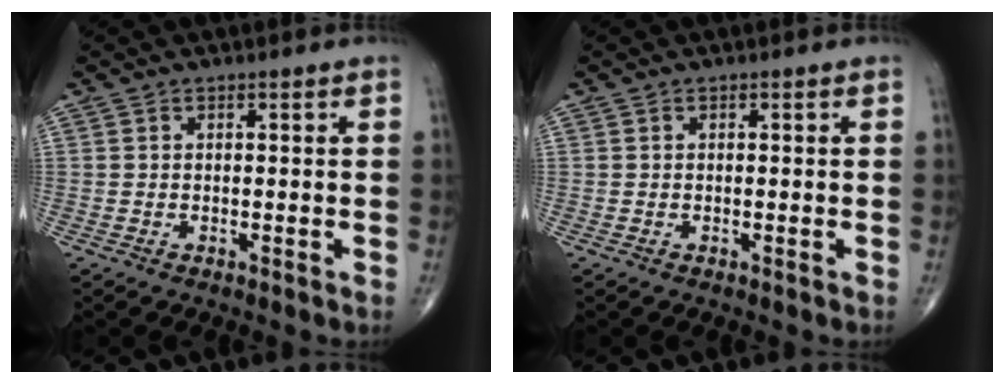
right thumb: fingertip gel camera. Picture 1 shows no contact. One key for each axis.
{"total": 0.0}